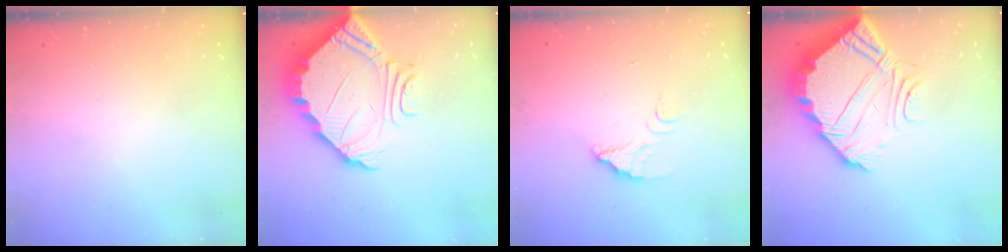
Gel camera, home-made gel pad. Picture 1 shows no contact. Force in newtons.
{"total": 9.7, "press": 9.7, "slide": 0.8}
{"total": 3.5, "press": 3.5, "slide": 0.2}
{"total": 10.6, "press": 10.6, "slide": 0.6}